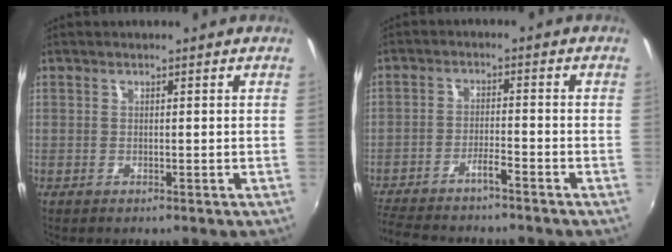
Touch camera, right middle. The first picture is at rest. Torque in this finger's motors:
{"motor_torque": [1.08, -1.06, 0.15, 0.06]}